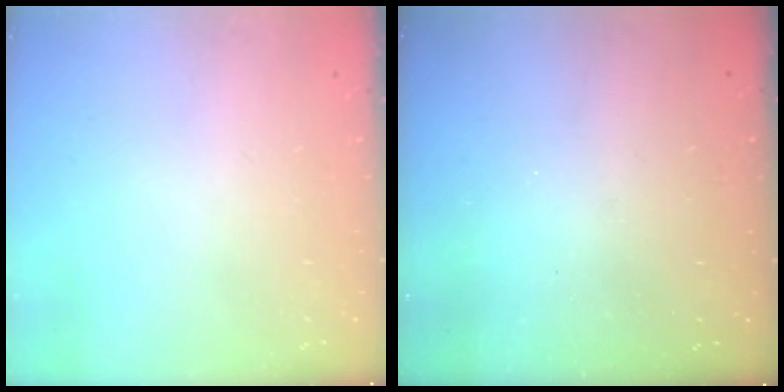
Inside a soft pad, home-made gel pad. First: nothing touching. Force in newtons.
{"total": 3.2, "press": 3.2, "slide": 0.1}